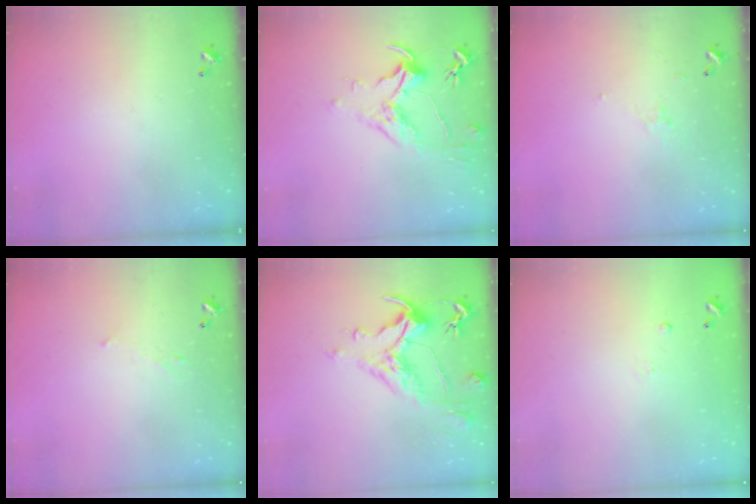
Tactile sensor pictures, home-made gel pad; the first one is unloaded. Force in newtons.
{"total": 1.7, "press": 1.5, "slide": 0.7}
{"total": 1.3, "press": 1.3, "slide": 0.3}
{"total": 0.9, "press": 0.7, "slide": 0.6}
{"total": 2.0, "press": 1.2, "slide": 1.6}
{"total": 8.0, "press": 8.0, "slide": 0.5}